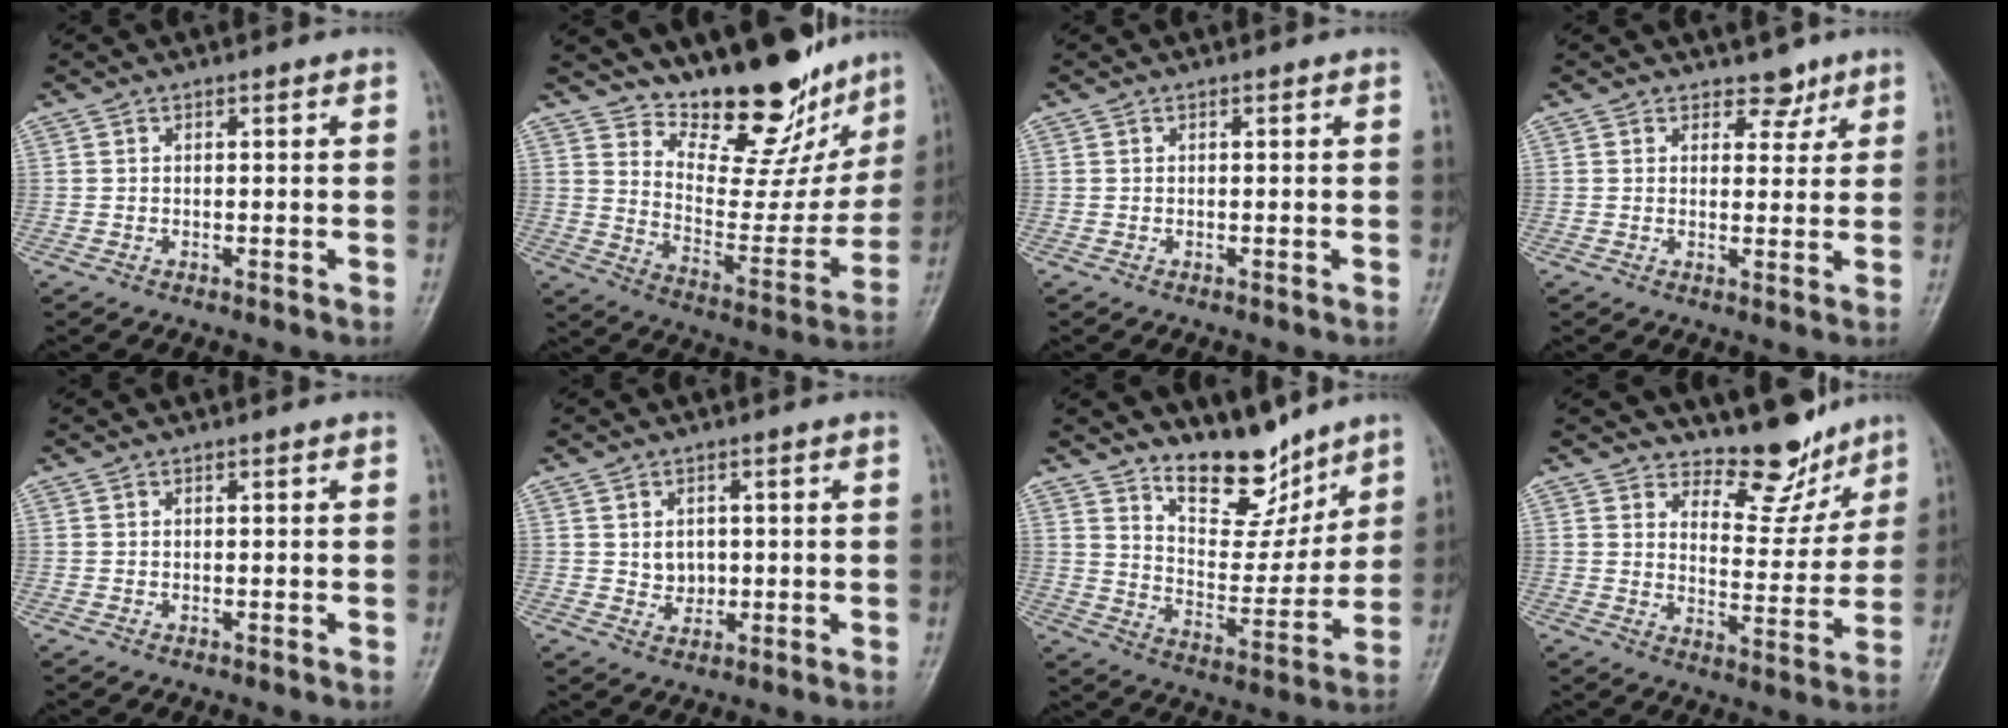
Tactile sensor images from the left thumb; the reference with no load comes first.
{"total": 19.2, "force": [16.1, 7.1, 7.8], "torque": [-0.055, -0.120, 0.238]}
{"total": 0.0}
{"total": 3.4, "force": [2.5, 2.1, 0.7], "torque": [0.016, -0.015, 0.034]}
{"total": 0.0}
{"total": 3.2, "force": [0.4, 2.7, 1.7], "torque": [-0.010, -0.003, 0.012]}
{"total": 12.5, "force": [10.0, 5.2, 5.3], "torque": [-0.049, -0.078, 0.178]}
{"total": 9.3, "force": [8.3, 3.7, 2.3], "torque": [0.004, -0.072, 0.127]}